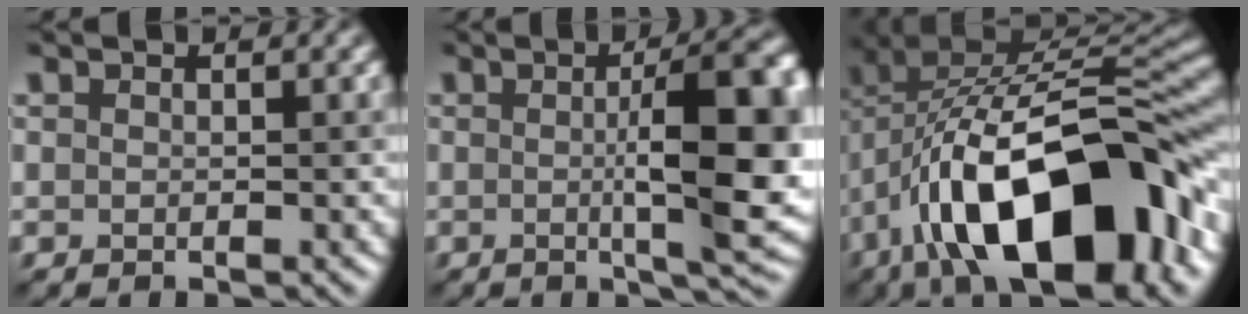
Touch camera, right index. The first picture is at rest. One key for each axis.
{"total": 10.4, "fx": 0.2, "fy": 2.5, "fz": 10.1, "tx": -0.130, "ty": -0.002, "tz": 0.004}
{"total": 16.8, "fx": -5.9, "fy": 7.7, "fz": 13.8, "tx": -0.200, "ty": 0.011, "tz": -0.102}